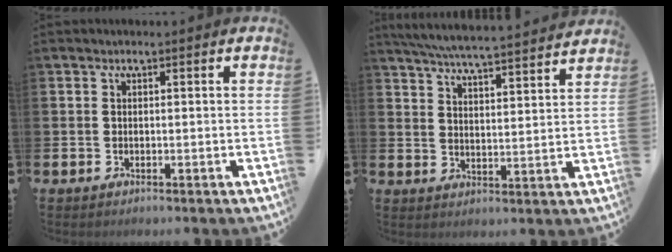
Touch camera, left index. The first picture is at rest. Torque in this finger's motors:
{"motor_torque": [0.60, -1.06, 0.35, 0.12]}